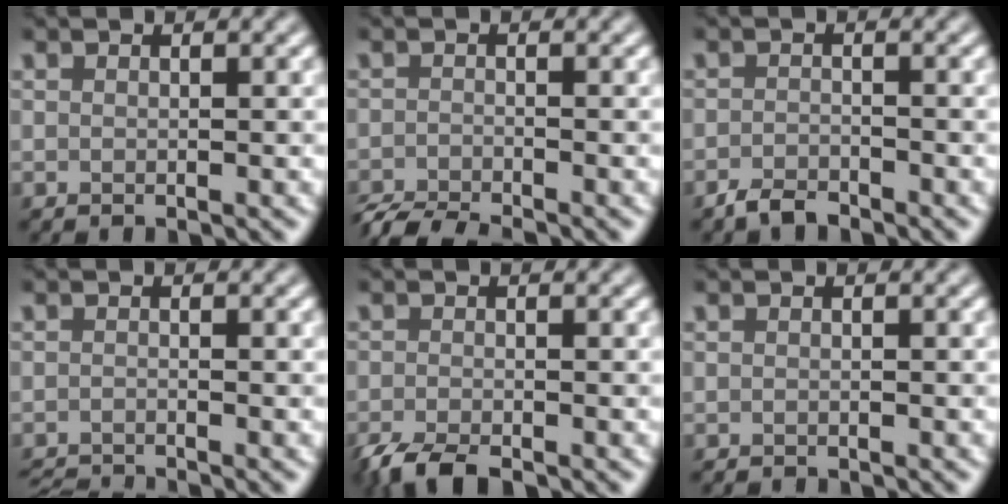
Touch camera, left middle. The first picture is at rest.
{"total": 3.8, "force": [-3.6, 0.4, 1.3], "torque": [-0.023, -0.009, -0.070]}
{"total": 1.7, "force": [-1.5, 0.5, 0.6], "torque": [-0.012, 0.003, -0.032]}
{"total": 2.8, "force": [-2.6, 0.3, 1.0], "torque": [-0.011, -0.010, -0.049]}
{"total": 3.4, "force": [-2.8, 0.9, 1.9], "torque": [-0.034, -0.008, -0.055]}
{"total": 0.6, "force": [-0.6, 0.0, 0.0], "torque": [0.002, -0.003, -0.011]}